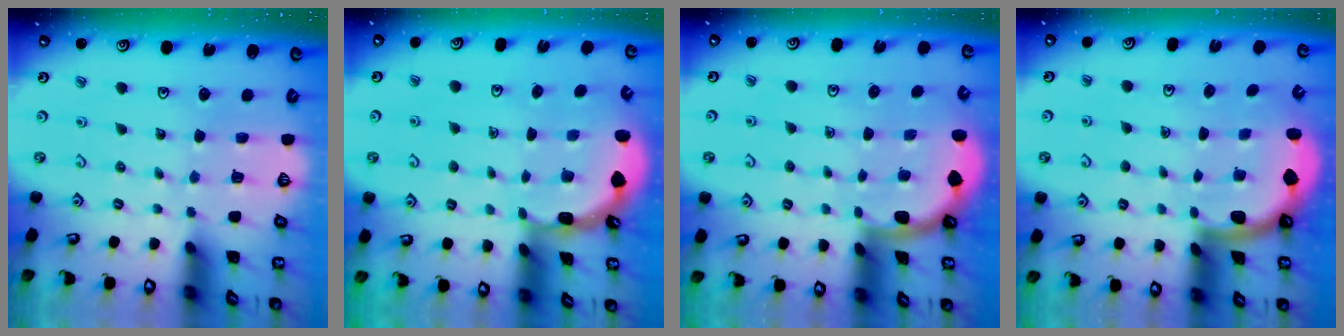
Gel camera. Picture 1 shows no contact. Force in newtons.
{"total": 1.9, "press": 1.9, "slide": 0.6}
{"total": 1.8, "press": 1.8, "slide": 0.0}
{"total": 1.8, "press": 1.8, "slide": 0.1}